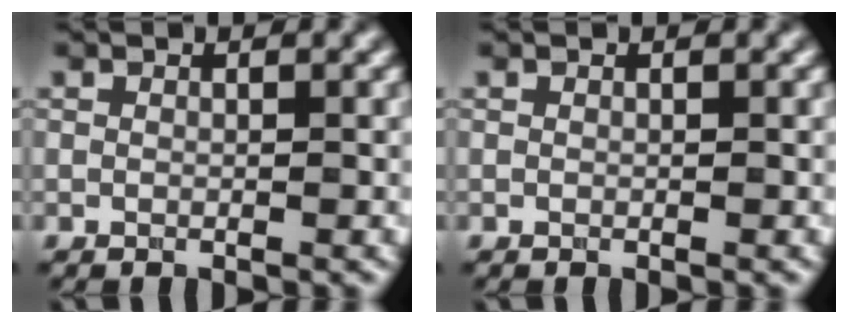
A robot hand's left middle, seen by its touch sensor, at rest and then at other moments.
{"total": 0.0}